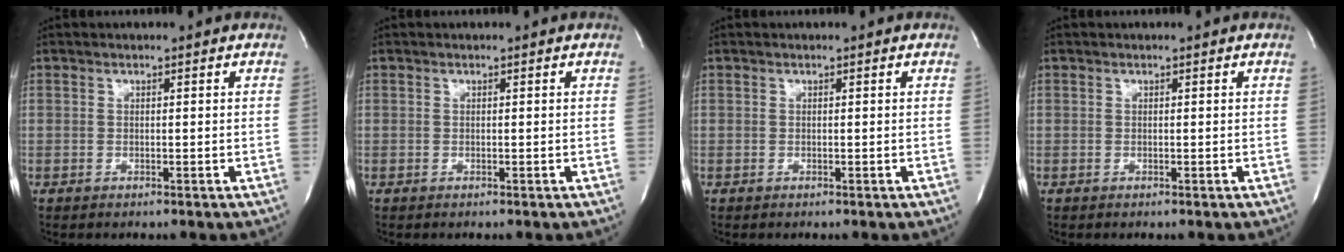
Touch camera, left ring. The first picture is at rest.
{"total": 0.0}
{"total": 0.0}
{"total": 0.0}